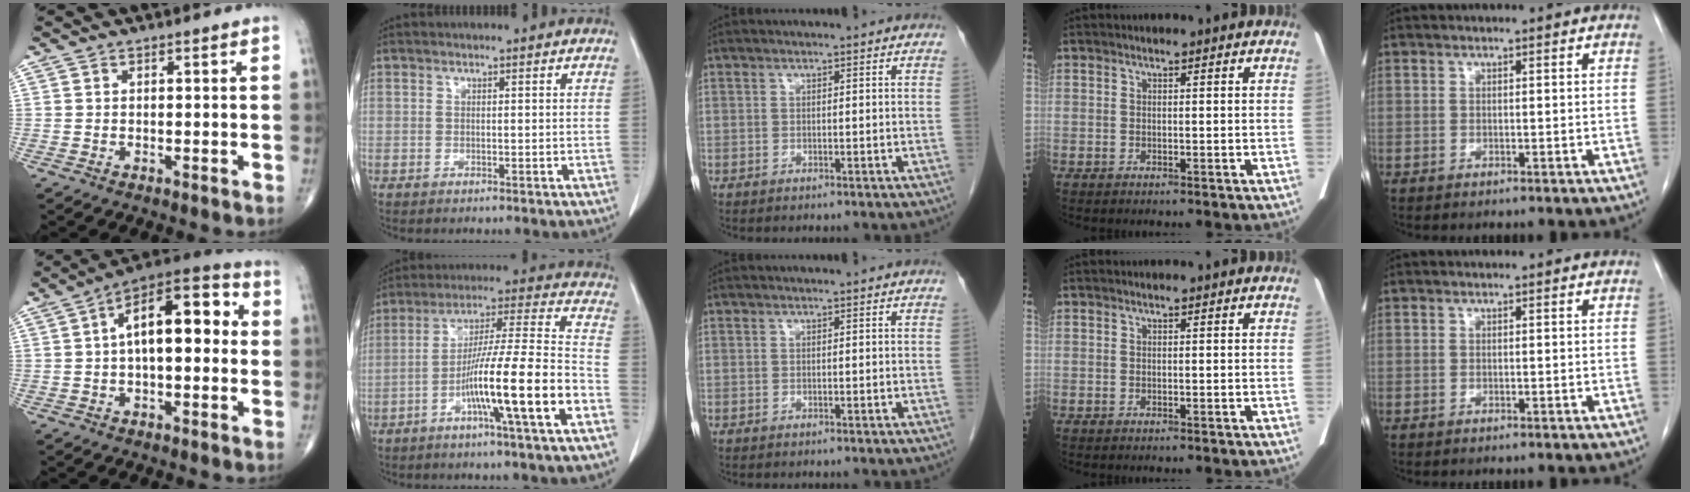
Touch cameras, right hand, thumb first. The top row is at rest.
{"thumb": {"total": 15.6, "force": [1.8, 7.2, 13.7], "torque": [-0.194, 0.042, 0.017]}, "index": {"total": 15.7, "force": [-6.4, -0.5, 14.3], "torque": [-0.244, 0.004, -0.111]}}